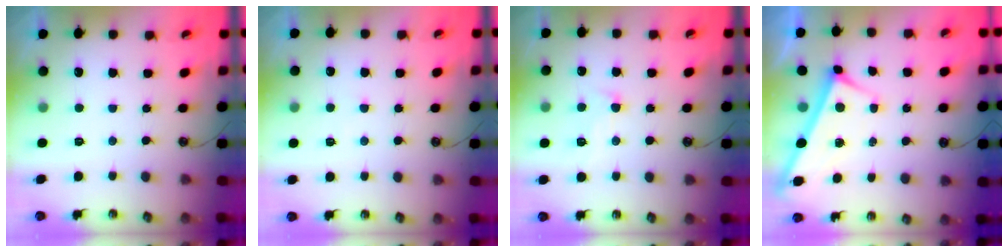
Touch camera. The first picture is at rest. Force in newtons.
{"total": 5.2, "press": 5.2, "slide": 0.4}
{"total": 3.6, "press": 3.5, "slide": 0.7}
{"total": 2.1, "press": 2.1, "slide": 0.6}